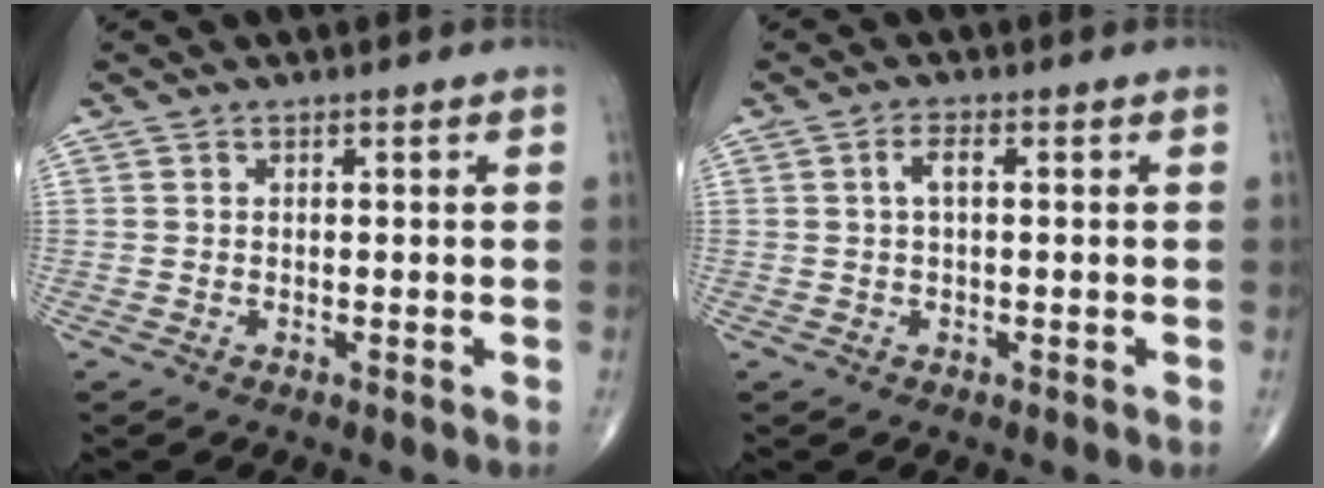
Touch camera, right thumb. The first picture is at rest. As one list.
[{"total": 2.3, "force": [0.3, 0.9, 2.1], "torque": [-0.042, 0.007, 0.006]}]